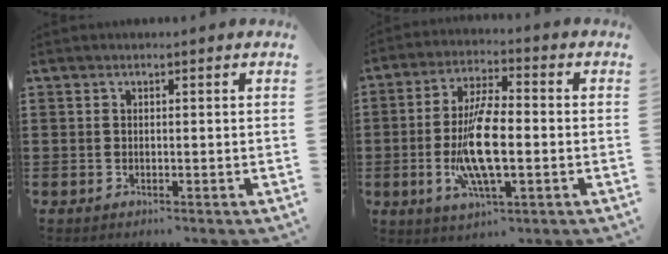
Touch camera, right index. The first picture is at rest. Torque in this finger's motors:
{"motor_torque": [2.14, 0.00, 1.05, 0.21]}